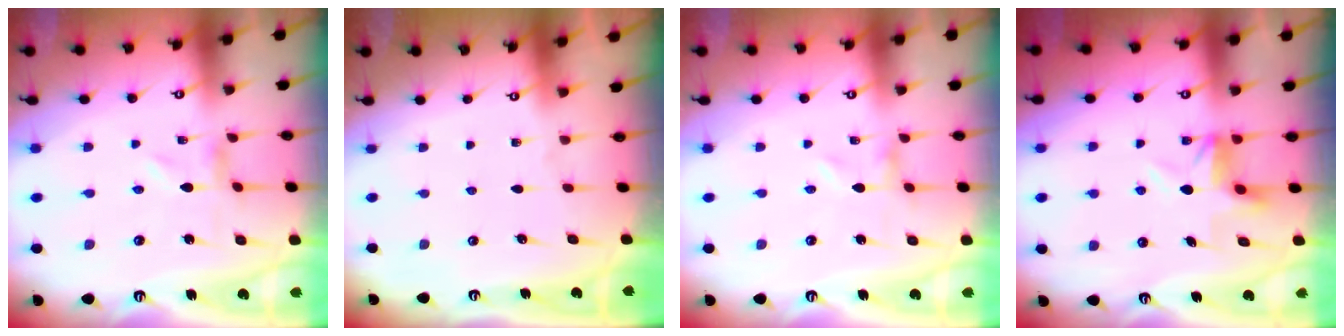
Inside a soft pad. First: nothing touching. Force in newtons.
{"total": 0.0}
{"total": 0.0}
{"total": 4.8, "press": 4.8, "slide": 0.3}